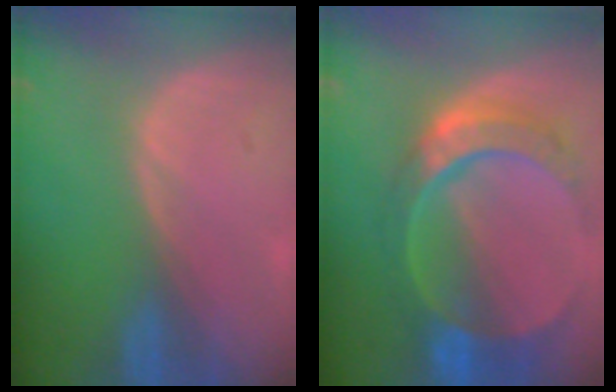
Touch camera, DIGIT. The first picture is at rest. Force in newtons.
{"total": 10.8, "press": 9.1, "slide": 5.8}